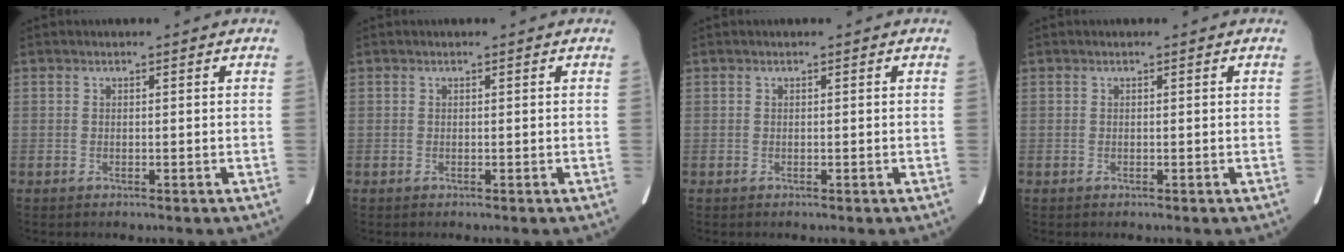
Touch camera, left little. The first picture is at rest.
{"total": 0.0}
{"total": 0.0}
{"total": 0.0}